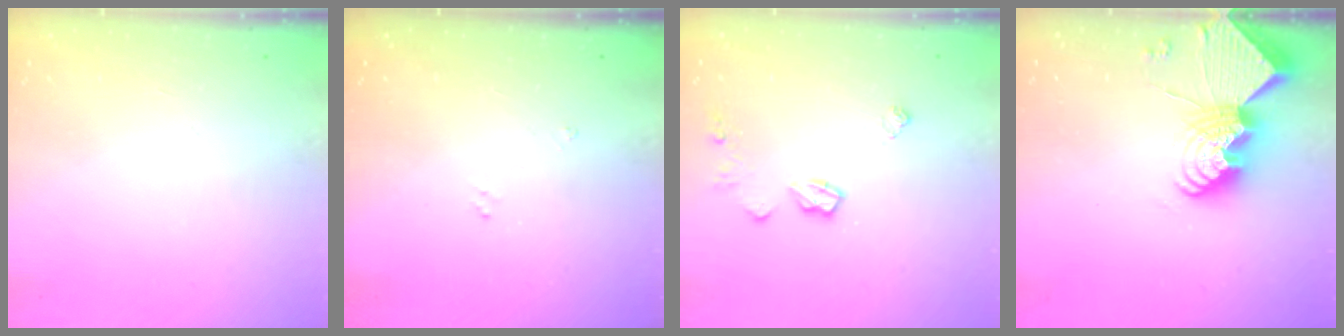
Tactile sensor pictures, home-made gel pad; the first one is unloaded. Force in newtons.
{"total": 2.7, "press": 2.7, "slide": 0.4}
{"total": 7.0, "press": 7.0, "slide": 0.4}
{"total": 12.4, "press": 12.4, "slide": 0.7}